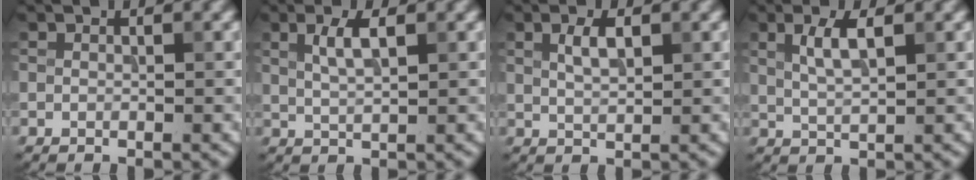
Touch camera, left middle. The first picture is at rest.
{"total": 2.6, "force": [1.0, 0.8, 2.2], "torque": [-0.042, 0.002, 0.020]}
{"total": 2.3, "force": [0.9, 0.9, 1.9], "torque": [-0.039, 0.002, 0.019]}
{"total": 2.9, "force": [1.1, 0.9, 2.5], "torque": [-0.049, 0.002, 0.022]}